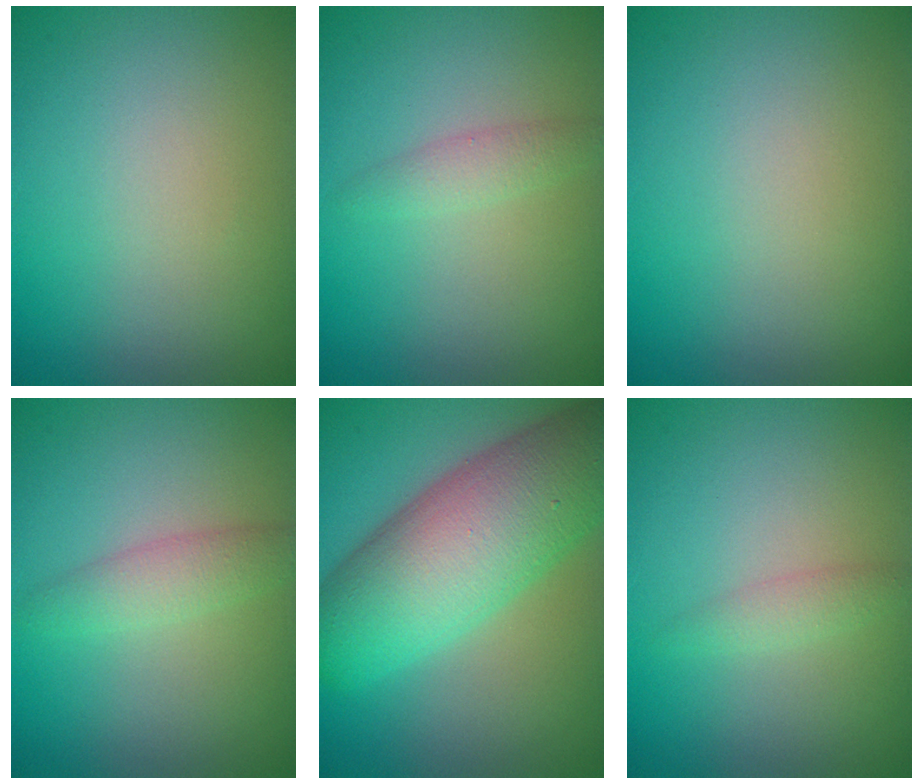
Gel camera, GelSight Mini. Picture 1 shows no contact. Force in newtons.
{"total": 1.5, "press": 1.5, "slide": 0.1}
{"total": 0.0}
{"total": 2.2, "press": 2.2, "slide": 0.0}
{"total": 12.0, "press": 12.0, "slide": 0.5}
{"total": 1.2, "press": 1.2, "slide": 0.0}